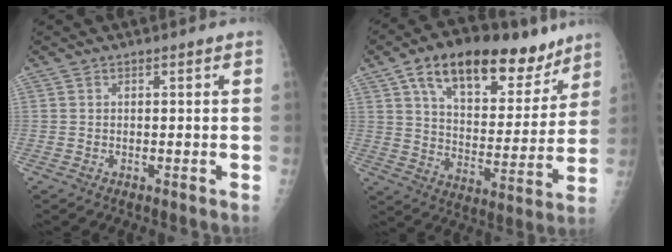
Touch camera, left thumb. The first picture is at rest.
{"total": 23.2, "force": [14.2, 11.5, 14.3], "torque": [-0.182, -0.036, 0.229]}